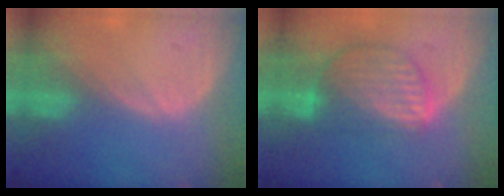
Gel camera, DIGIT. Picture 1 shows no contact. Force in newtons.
{"total": 9.0, "press": 7.8, "slide": 4.4}